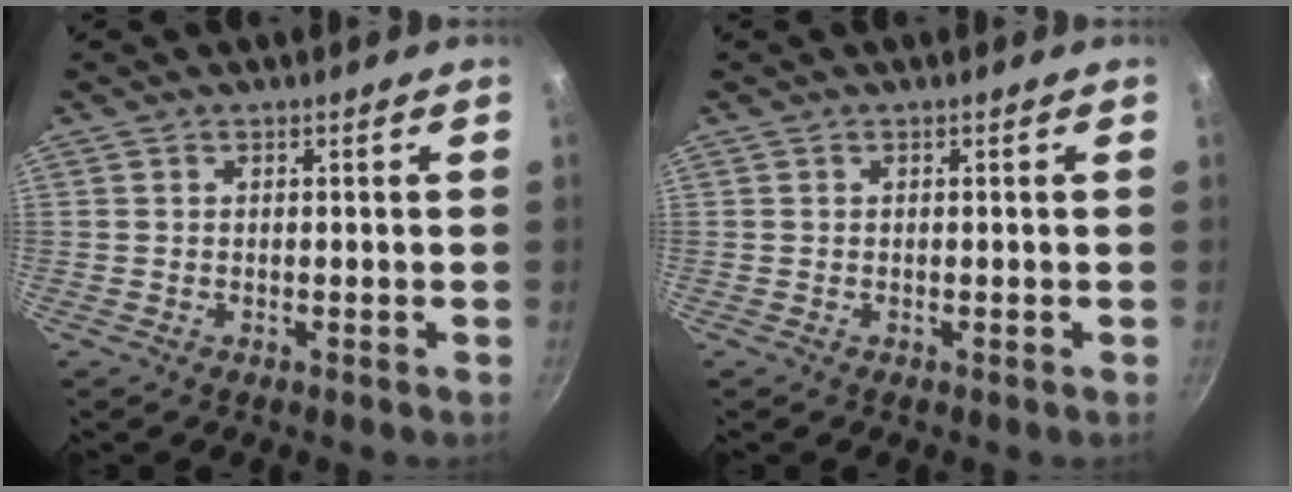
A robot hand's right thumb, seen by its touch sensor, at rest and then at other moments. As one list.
[{"total": 0.0}]